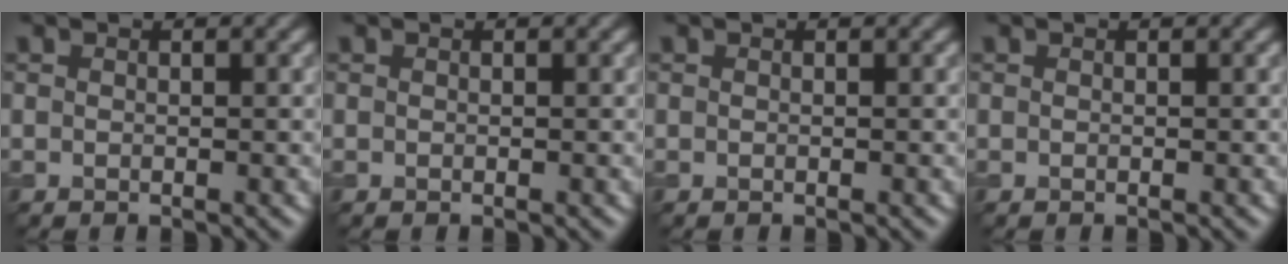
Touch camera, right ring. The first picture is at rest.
{"total": 0.0}
{"total": 0.0}
{"total": 0.0}